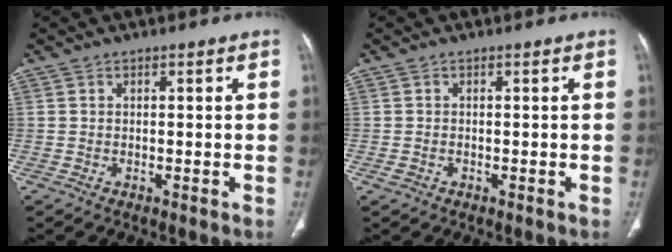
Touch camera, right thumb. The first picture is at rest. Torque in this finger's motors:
{"motor_torque": [0.32, -0.01, -0.37, 0.00, 0.09]}